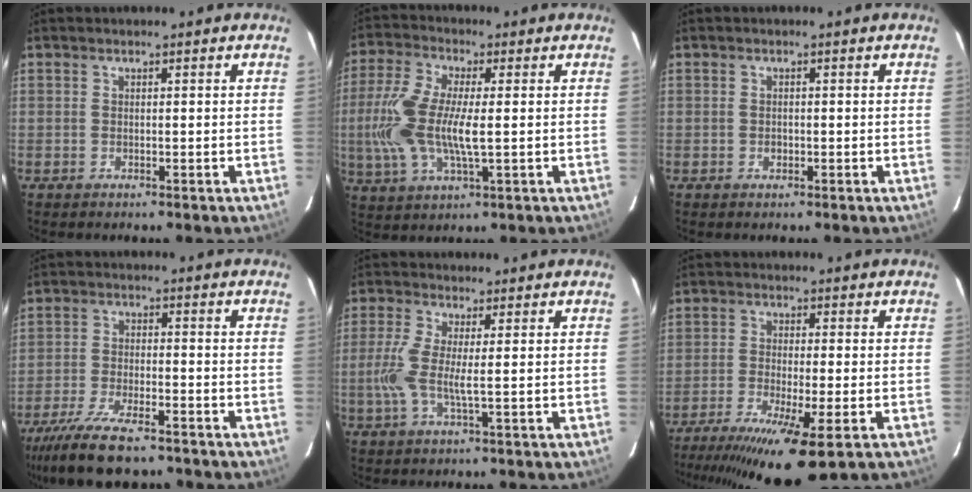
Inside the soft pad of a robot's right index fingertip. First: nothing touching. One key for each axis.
{"total": 13.4, "fx": -0.4, "fy": 4.6, "fz": 12.5, "tx": -0.270, "ty": 0.000, "tz": -0.009}
{"total": 1.2, "fx": -0.3, "fy": 1.0, "fz": 0.6, "tx": -0.010, "ty": 0.002, "tz": -0.005}
{"total": 14.2, "fx": -11.1, "fy": 4.0, "fz": 8.0, "tx": -0.183, "ty": -0.033, "tz": -0.194}
{"total": 6.3, "fx": -0.3, "fy": 0.6, "fz": 6.2, "tx": -0.147, "ty": -0.001, "tz": -0.011}
{"total": 16.3, "fx": -10.7, "fy": 2.1, "fz": 12.2, "tx": -0.242, "ty": -0.058, "tz": -0.176}